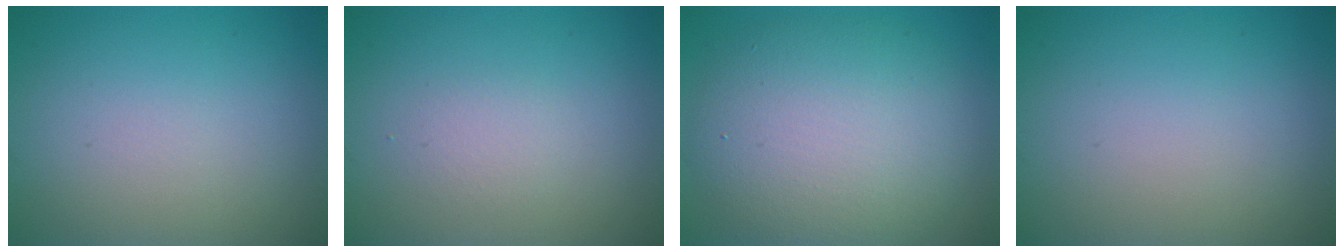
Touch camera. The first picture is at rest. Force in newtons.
{"total": 1.1, "press": 1.1, "slide": 0.1}
{"total": 8.5, "press": 8.5, "slide": 0.3}
{"total": 0.0}